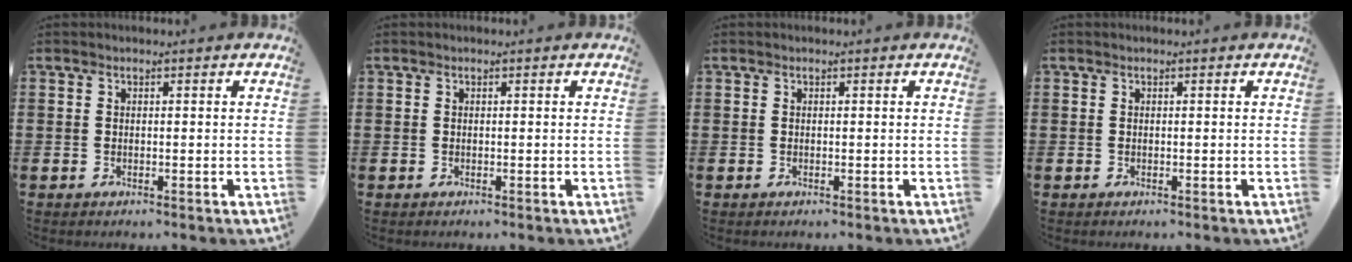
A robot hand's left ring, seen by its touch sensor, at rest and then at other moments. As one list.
[{"total": 0.0}, {"total": 0.0}, {"total": 0.0}]